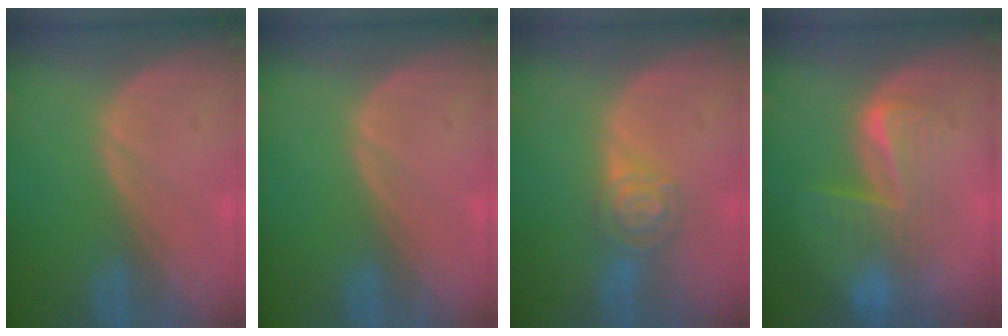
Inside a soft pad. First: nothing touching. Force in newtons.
{"total": 0.0}
{"total": 5.1, "press": 4.5, "slide": 2.5}
{"total": 6.3, "press": 6.2, "slide": 1.3}